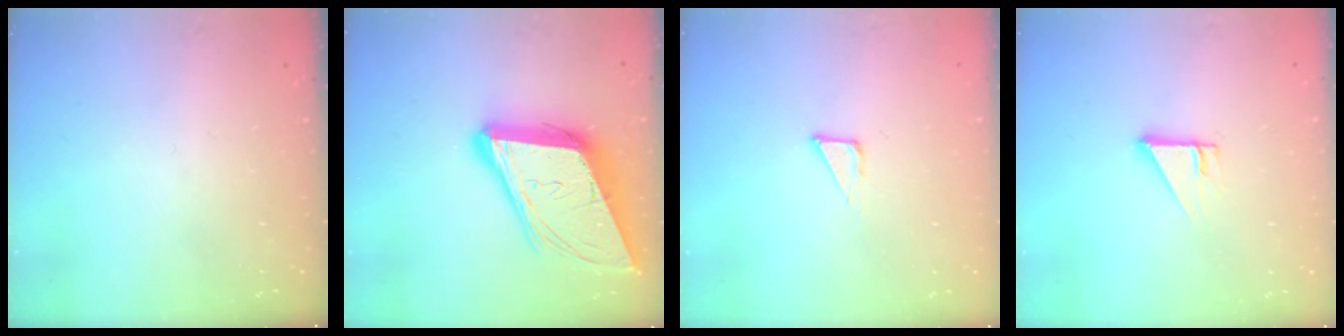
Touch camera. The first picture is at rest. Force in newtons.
{"total": 19.2, "press": 18.6, "slide": 4.7}
{"total": 2.3, "press": 2.3, "slide": 0.1}
{"total": 2.9, "press": 2.9, "slide": 0.1}